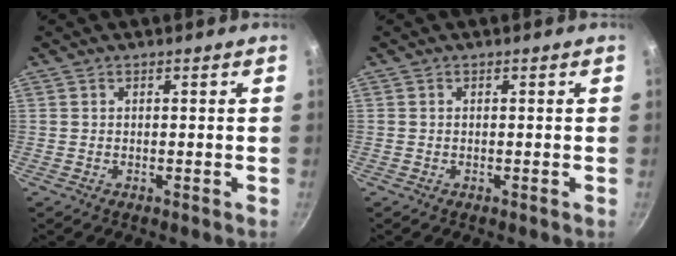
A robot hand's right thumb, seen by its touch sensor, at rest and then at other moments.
{"total": 0.0}